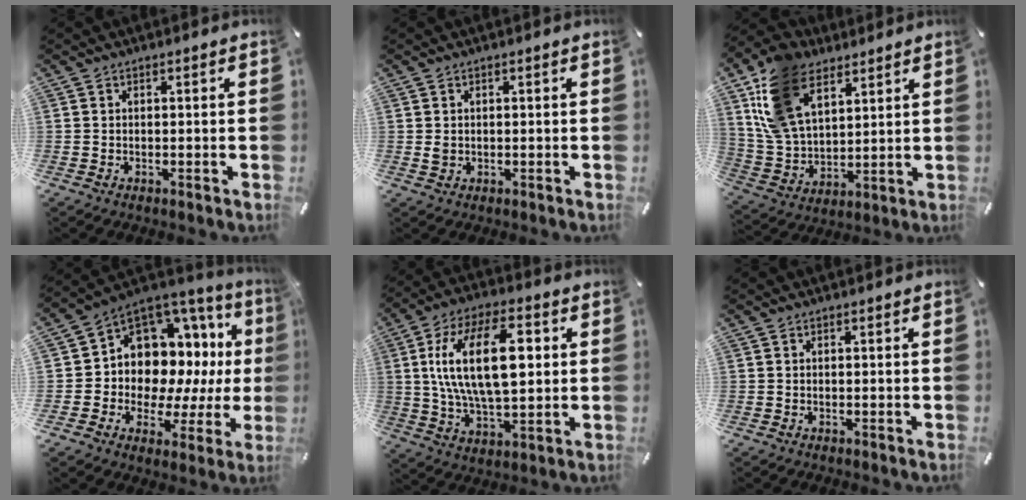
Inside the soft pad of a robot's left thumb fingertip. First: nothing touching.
{"total": 1.2, "force": [0.1, 1.1, 0.5], "torque": [-0.010, 0.004, 0.002]}
{"total": 16.1, "force": [8.8, 10.0, 8.9], "torque": [-0.230, -0.025, 0.165]}
{"total": 10.9, "force": [3.2, 9.0, 5.1], "torque": [-0.072, -0.072, 0.064]}
{"total": 20.3, "force": [3.7, 10.2, 17.2], "torque": [-0.343, -0.001, 0.050]}
{"total": 0.0}